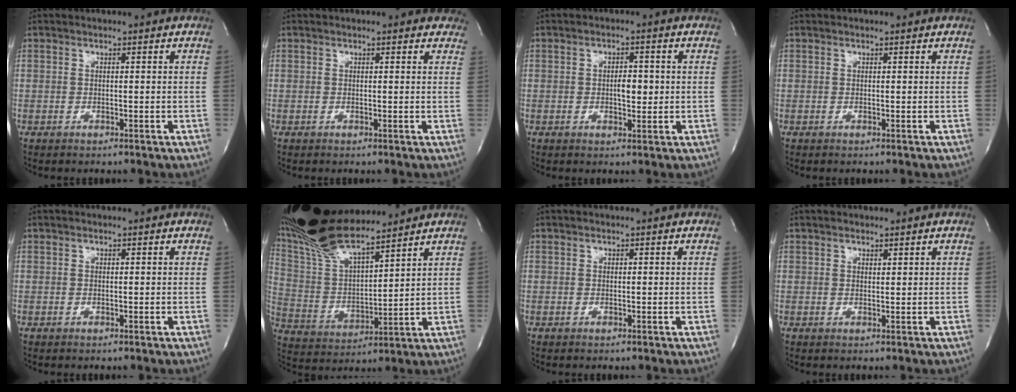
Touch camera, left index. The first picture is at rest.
{"total": 3.6, "force": [3.1, 1.5, 0.8], "torque": [0.003, -0.001, 0.015]}
{"total": 3.1, "force": [-0.3, 1.4, 2.7], "torque": [-0.043, -0.003, -0.003]}
{"total": 0.0}
{"total": 0.0}
{"total": 17.3, "force": [15.2, 2.5, 7.9], "torque": [-0.168, 0.004, 0.301]}
{"total": 0.0}
{"total": 0.9, "force": [0.7, 0.4, 0.3], "torque": [-0.009, -0.005, 0.012]}